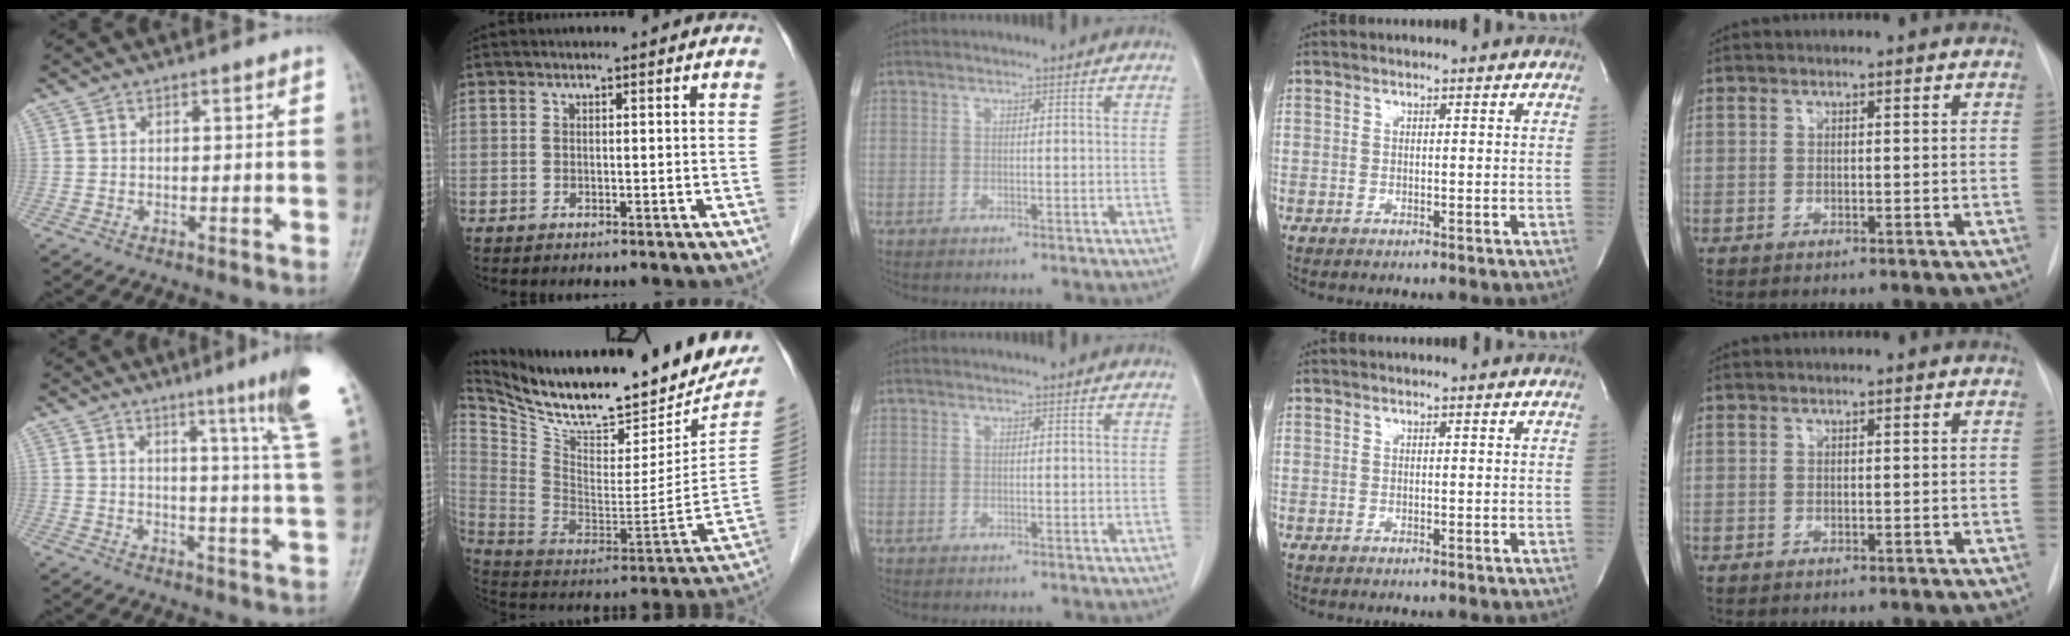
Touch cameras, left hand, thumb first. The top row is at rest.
{"thumb": {"total": 14.4, "force": [8.9, -1.0, 11.3], "torque": [-0.146, -0.061, 0.100]}, "index": {"total": 26.3, "force": [23.1, 5.7, 11.2], "torque": [-0.199, -0.050, 0.353]}}